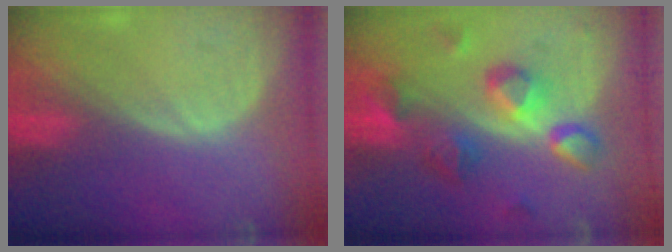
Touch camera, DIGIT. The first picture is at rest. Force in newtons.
{"total": 9.5, "press": 8.4, "slide": 4.5}